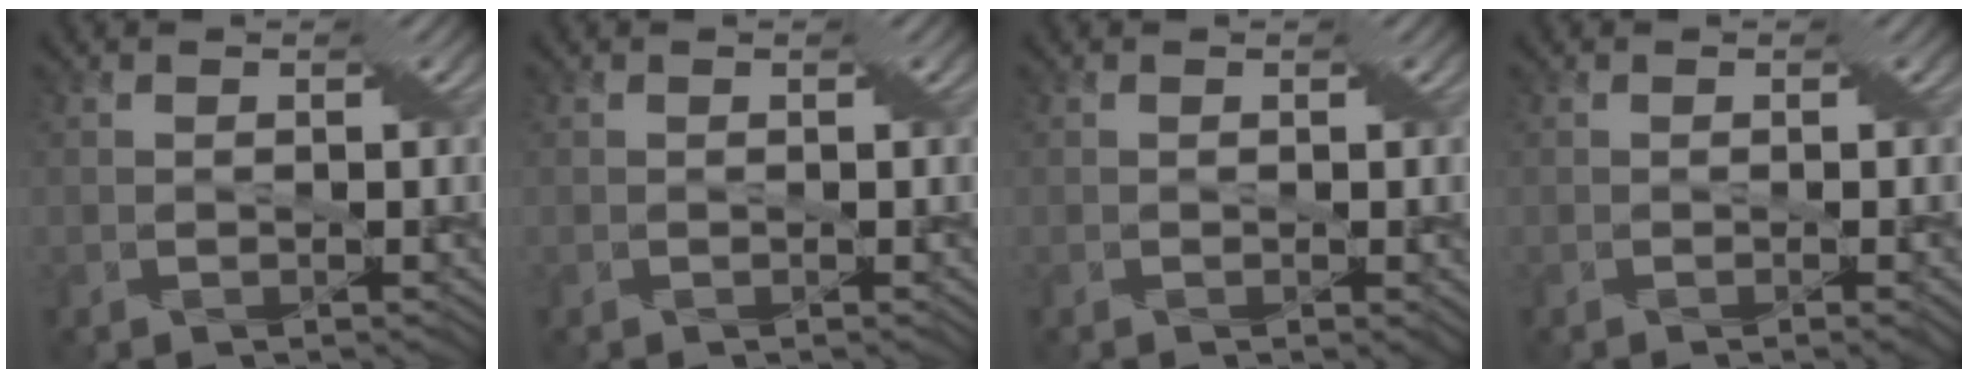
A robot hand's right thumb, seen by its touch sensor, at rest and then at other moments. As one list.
[{"total": 0.0}, {"total": 1.7, "force": [0.0, 0.9, 1.4], "torque": [-0.010, -0.003, 0.003]}, {"total": 1.1, "force": [-0.3, 0.2, 1.0], "torque": [-0.007, -0.002, -0.003]}]